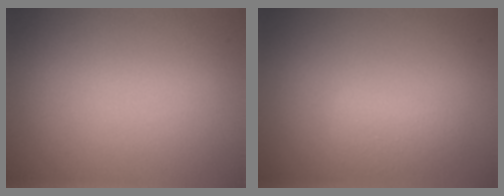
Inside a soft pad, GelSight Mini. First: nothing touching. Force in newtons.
{"total": 1.9, "press": 1.9, "slide": 0.0}